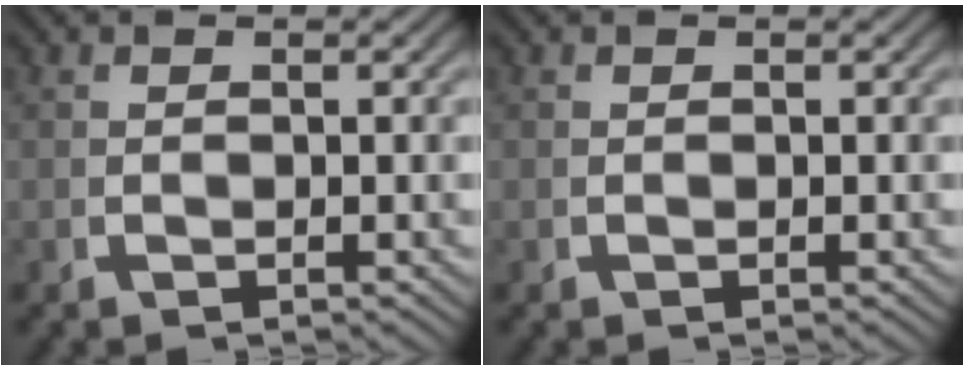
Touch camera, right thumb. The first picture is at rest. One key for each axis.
{"total": 0.0}